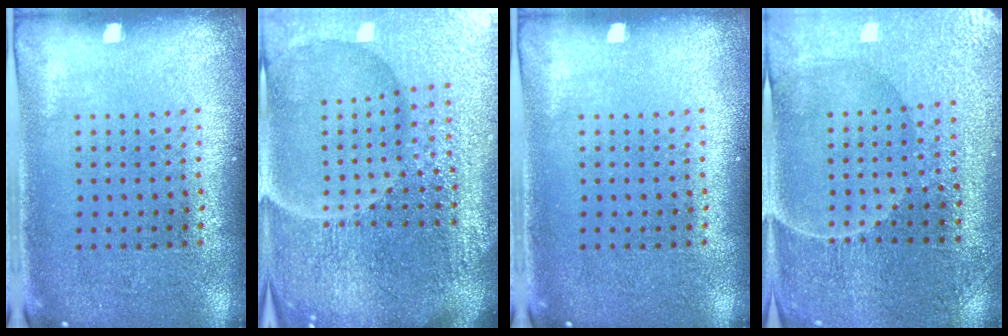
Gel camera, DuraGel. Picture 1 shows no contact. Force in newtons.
{"total": 7.3, "press": 6.4, "slide": 3.5}
{"total": 0.0}
{"total": 1.9, "press": 1.9, "slide": 0.2}